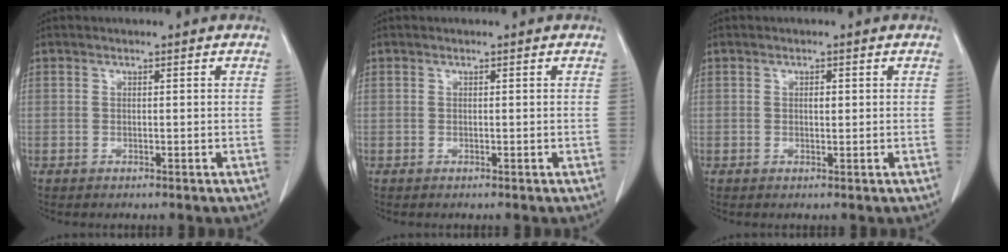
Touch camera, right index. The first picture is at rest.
{"total": 0.0}
{"total": 1.0, "force": [0.2, 0.4, 0.9], "torque": [-0.016, 0.000, 0.004]}